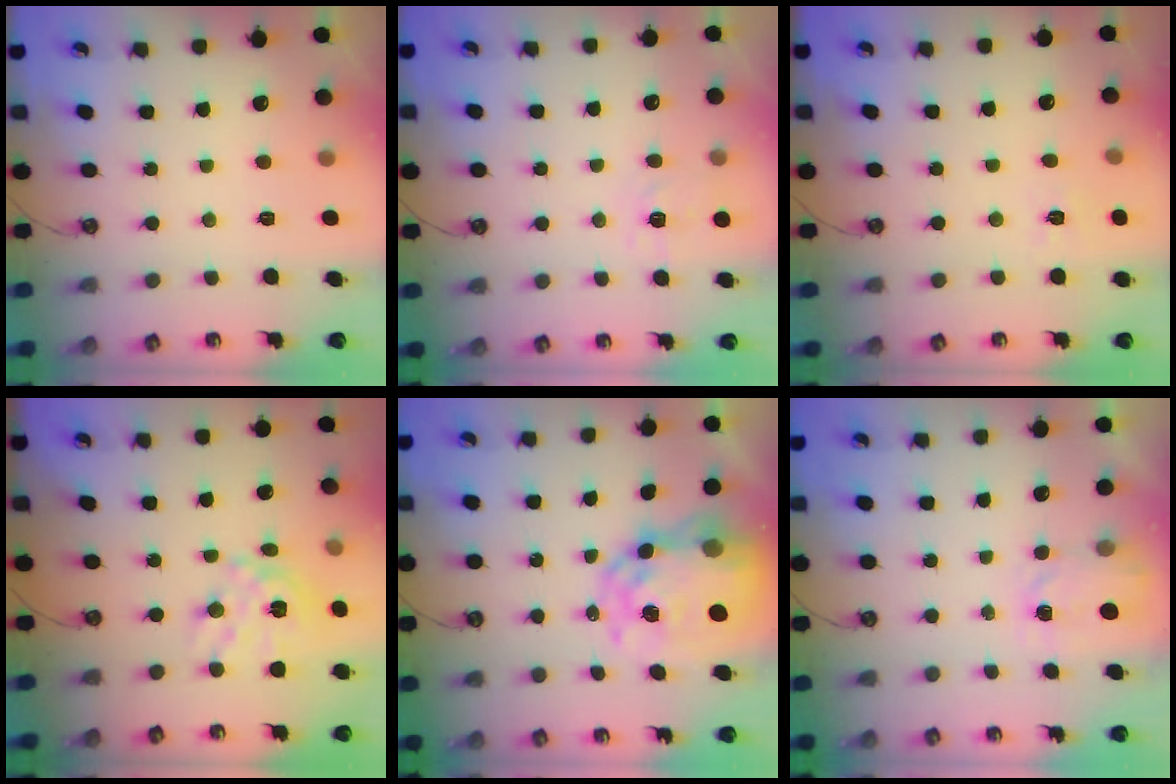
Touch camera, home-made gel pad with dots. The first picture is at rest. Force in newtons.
{"total": 5.9, "press": 5.8, "slide": 0.7}
{"total": 4.5, "press": 4.5, "slide": 0.6}
{"total": 14.6, "press": 14.6, "slide": 1.4}
{"total": 13.2, "press": 13.2, "slide": 1.0}
{"total": 2.6, "press": 2.6, "slide": 0.4}